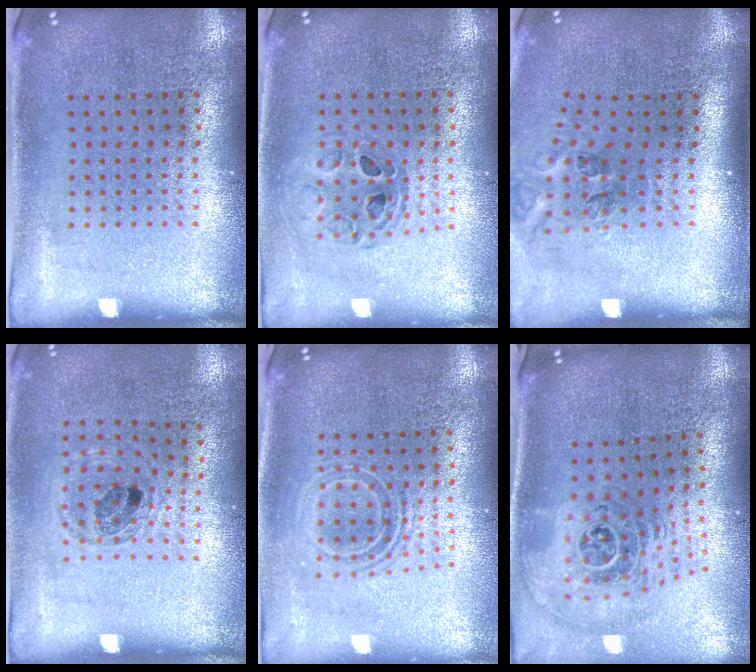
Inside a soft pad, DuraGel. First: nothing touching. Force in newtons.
{"total": 0.8, "press": 0.7, "slide": 0.2}
{"total": 1.5, "press": 1.0, "slide": 1.0}
{"total": 0.9, "press": 0.9, "slide": 0.1}
{"total": 1.7, "press": 1.3, "slide": 1.0}
{"total": 2.1, "press": 1.6, "slide": 1.4}